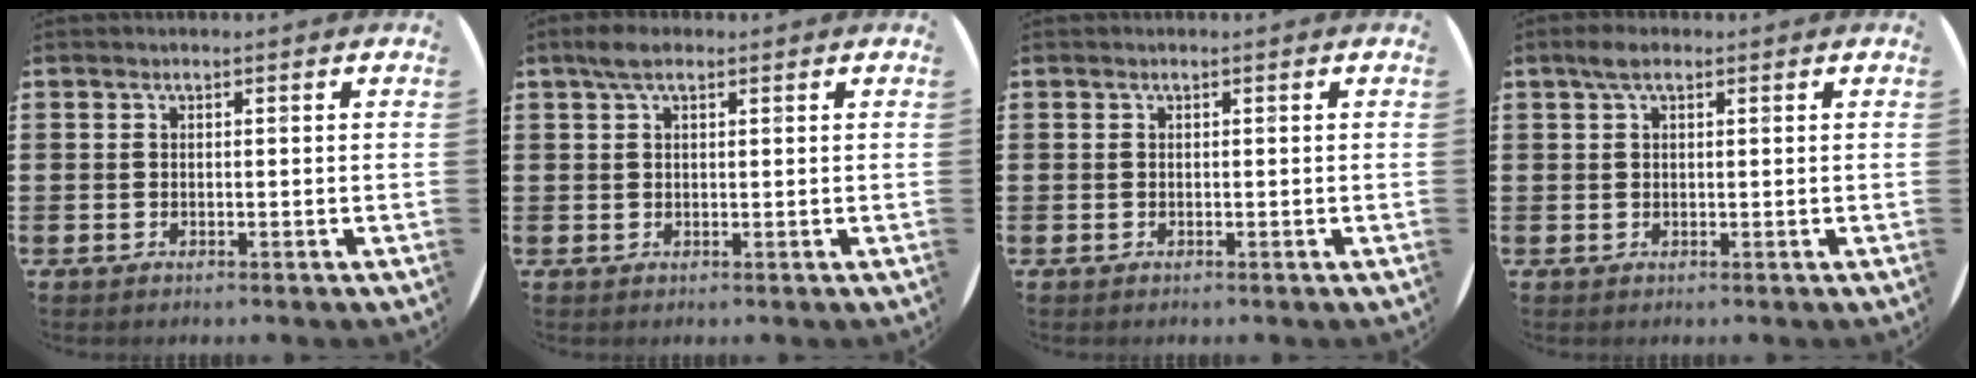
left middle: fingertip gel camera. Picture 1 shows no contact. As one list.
[{"total": 2.5, "force": [1.5, 1.0, 1.7], "torque": [-0.036, 0.008, 0.026]}, {"total": 0.0}, {"total": 2.1, "force": [1.2, 0.9, 1.5], "torque": [-0.024, 0.004, 0.019]}]